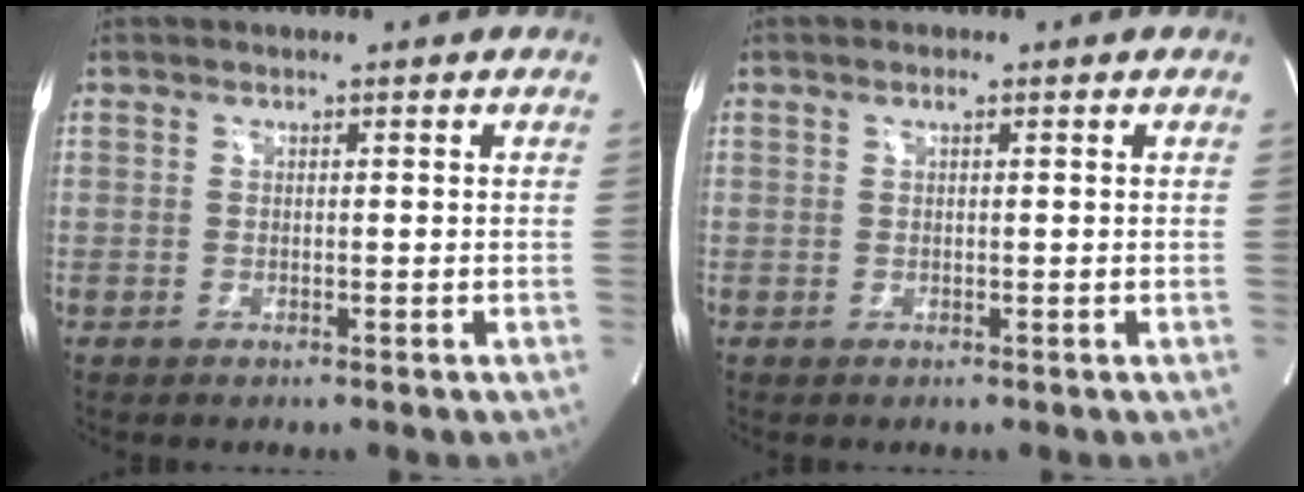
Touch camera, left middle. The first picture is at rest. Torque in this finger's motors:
{"motor_torque": [0.18, 0.17, -0.06, 0.02]}